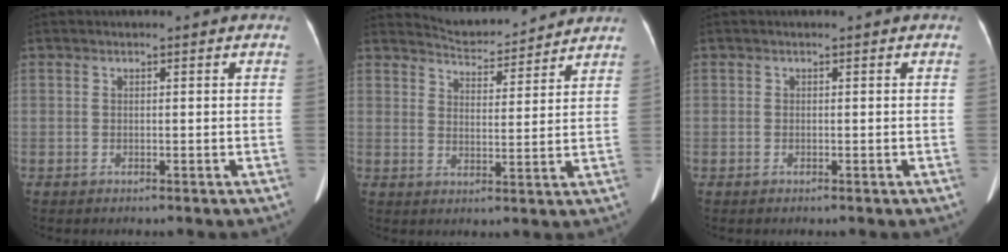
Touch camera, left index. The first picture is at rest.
{"total": 8.6, "force": [8.5, 0.7, 0.7], "torque": [-0.021, 0.011, 0.126]}
{"total": 0.0}